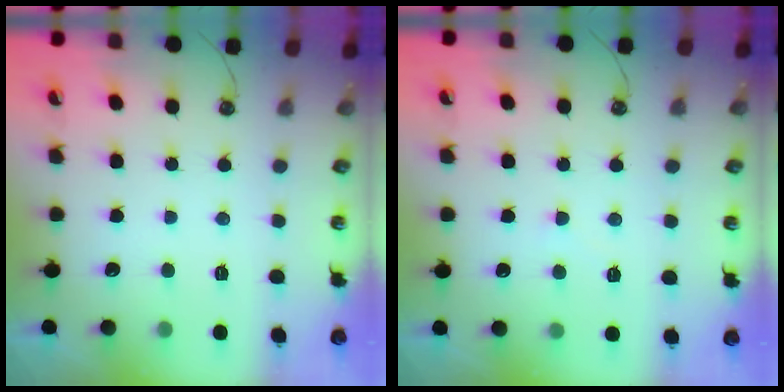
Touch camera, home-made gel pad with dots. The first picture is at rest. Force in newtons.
{"total": 5.5, "press": 5.5, "slide": 0.3}